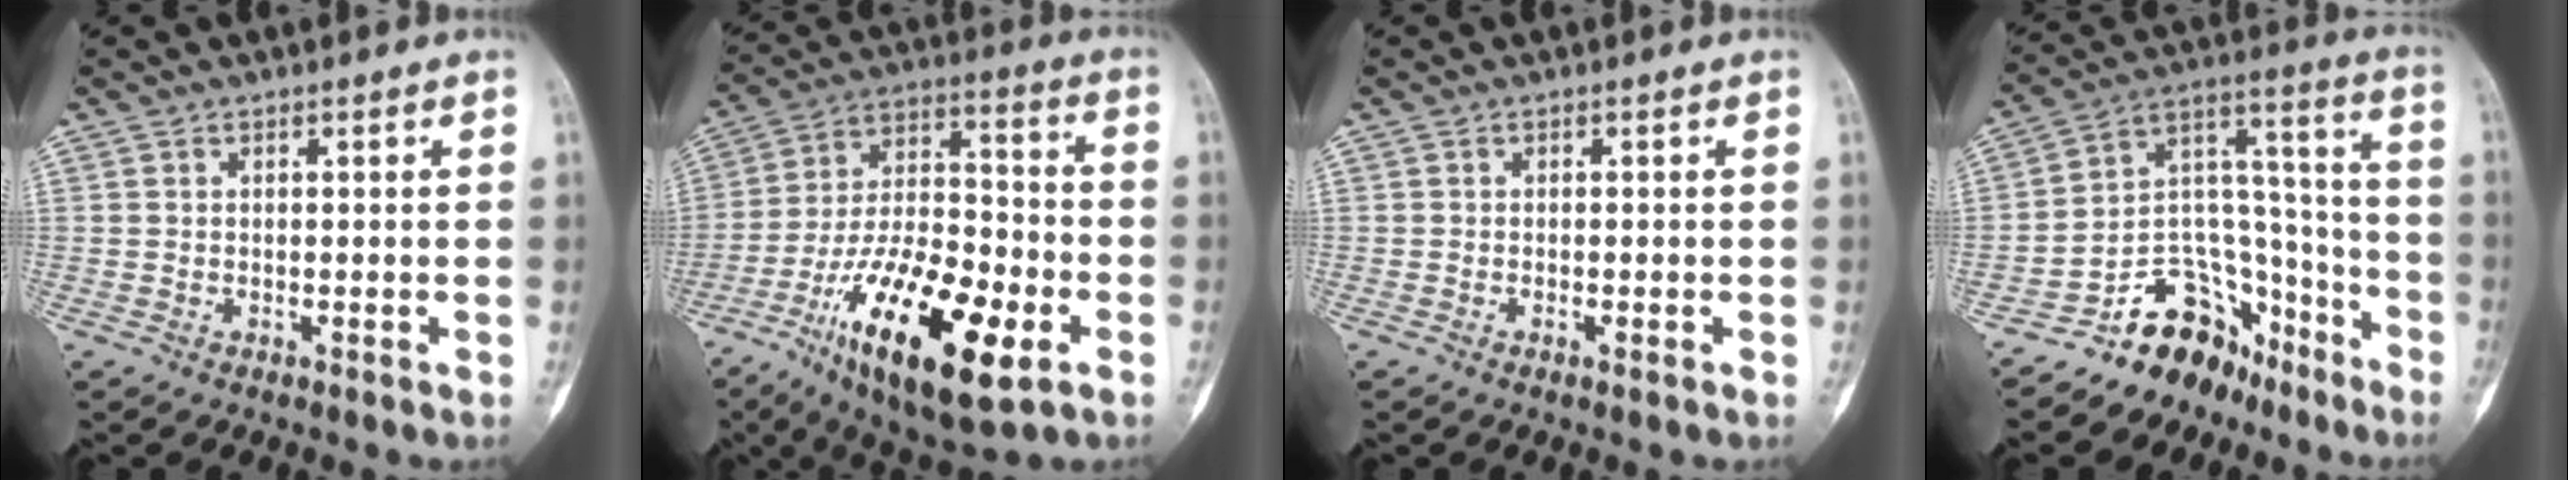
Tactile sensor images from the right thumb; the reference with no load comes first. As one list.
[{"total": 23.8, "force": [-9.9, 9.1, 19.6], "torque": [-0.347, 0.042, -0.165]}, {"total": 0.6, "force": [-0.3, 0.2, 0.5], "torque": [-0.010, 0.000, -0.005]}, {"total": 15.0, "force": [-11.1, 9.1, 4.6], "torque": [-0.029, 0.143, -0.189]}]